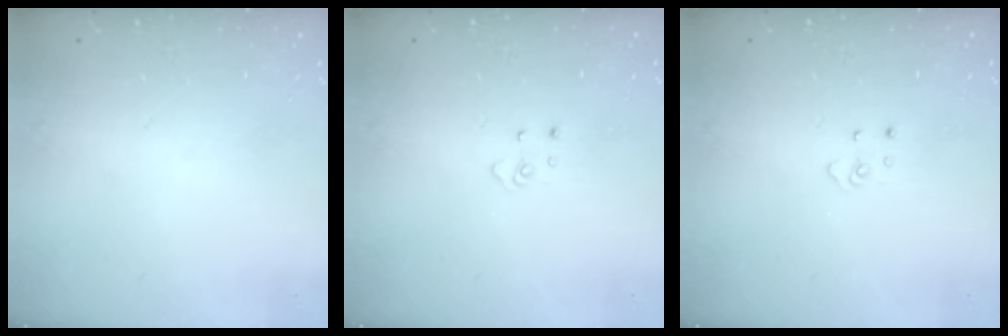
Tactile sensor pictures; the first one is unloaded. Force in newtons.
{"total": 3.2, "press": 3.2, "slide": 0.2}
{"total": 3.2, "press": 3.2, "slide": 0.2}